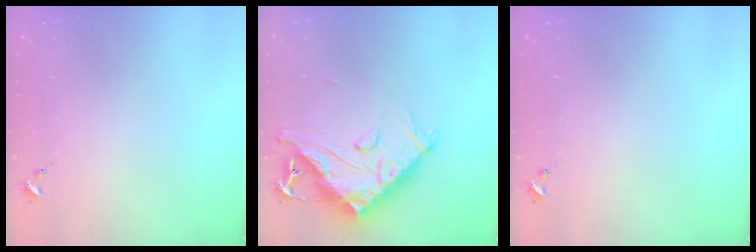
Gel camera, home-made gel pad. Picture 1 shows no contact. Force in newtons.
{"total": 18.8, "press": 18.7, "slide": 1.7}
{"total": 0.0}